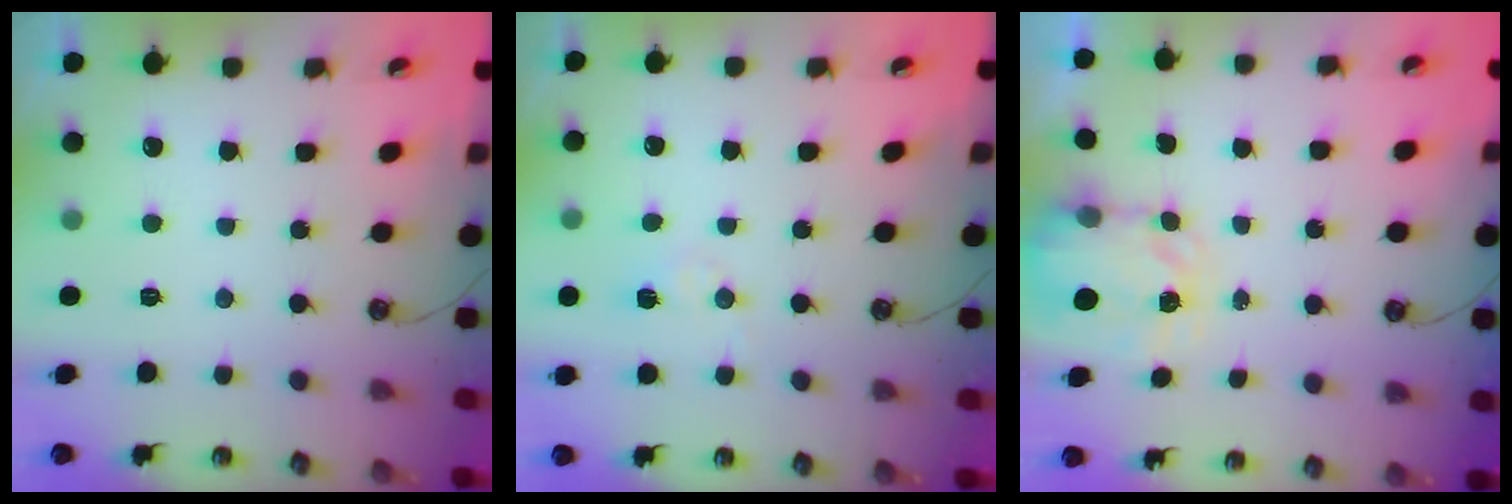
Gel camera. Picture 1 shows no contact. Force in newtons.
{"total": 4.6, "press": 4.6, "slide": 0.3}
{"total": 3.5, "press": 3.5, "slide": 0.5}